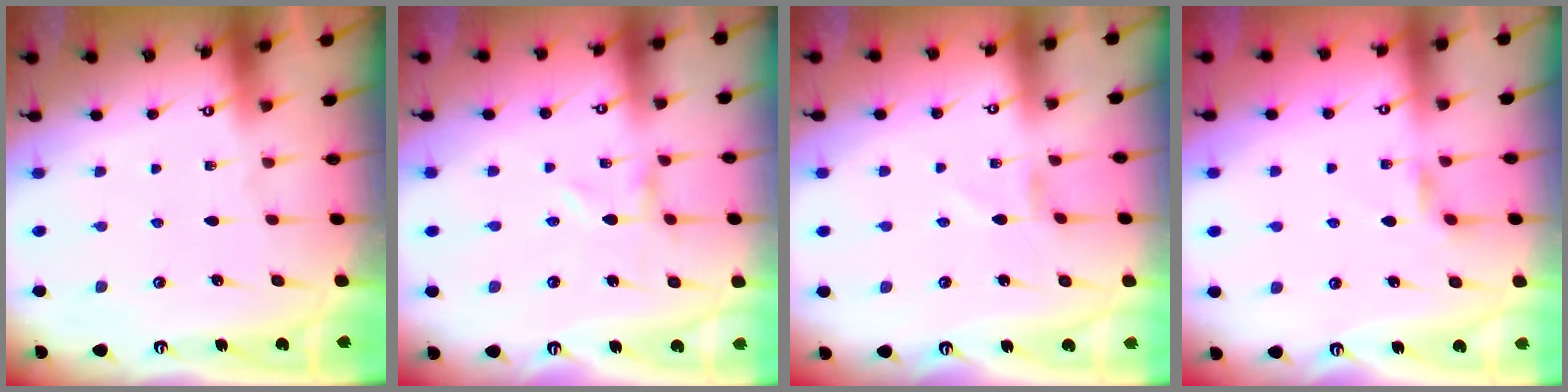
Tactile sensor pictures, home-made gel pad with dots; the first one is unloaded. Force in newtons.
{"total": 0.0}
{"total": 0.0}
{"total": 2.3, "press": 2.3, "slide": 0.4}